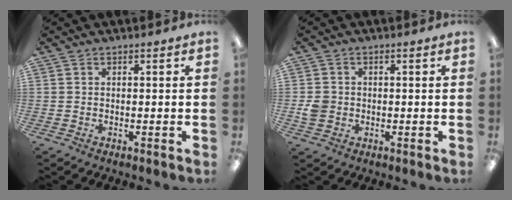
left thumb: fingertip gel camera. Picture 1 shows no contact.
{"total": 3.5, "force": [-0.6, 3.2, 1.4], "torque": [-0.016, 0.002, -0.010]}